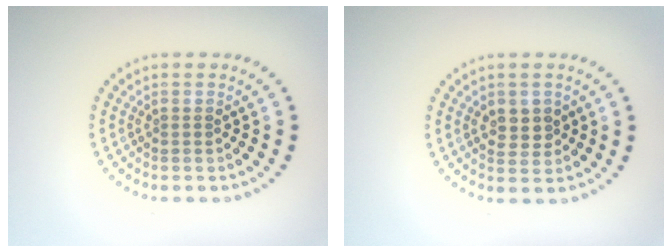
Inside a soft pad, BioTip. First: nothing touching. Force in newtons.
{"total": 2.4, "press": 2.3, "slide": 0.7}